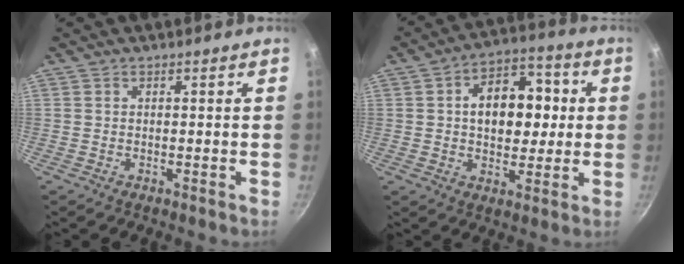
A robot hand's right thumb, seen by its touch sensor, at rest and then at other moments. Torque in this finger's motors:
{"motor_torque": [-0.23, 0.47, 0.27, 0.27, 0.06]}